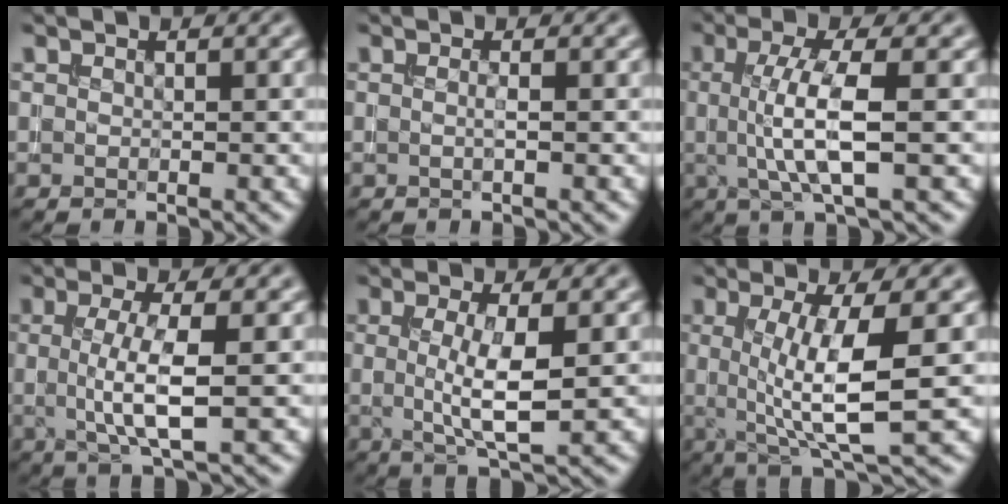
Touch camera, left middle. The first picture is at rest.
{"total": 0.7, "force": [-0.1, 0.1, 0.7], "torque": [-0.013, 0.003, -0.004]}
{"total": 5.4, "force": [-0.1, 1.2, 5.3], "torque": [-0.109, 0.001, -0.002]}
{"total": 4.7, "force": [-0.2, 1.1, 4.6], "torque": [-0.088, -0.001, -0.003]}
{"total": 4.5, "force": [0.0, 0.9, 4.4], "torque": [-0.083, -0.004, 0.004]}
{"total": 7.1, "force": [0.3, 1.6, 6.9], "torque": [-0.110, -0.003, 0.006]}